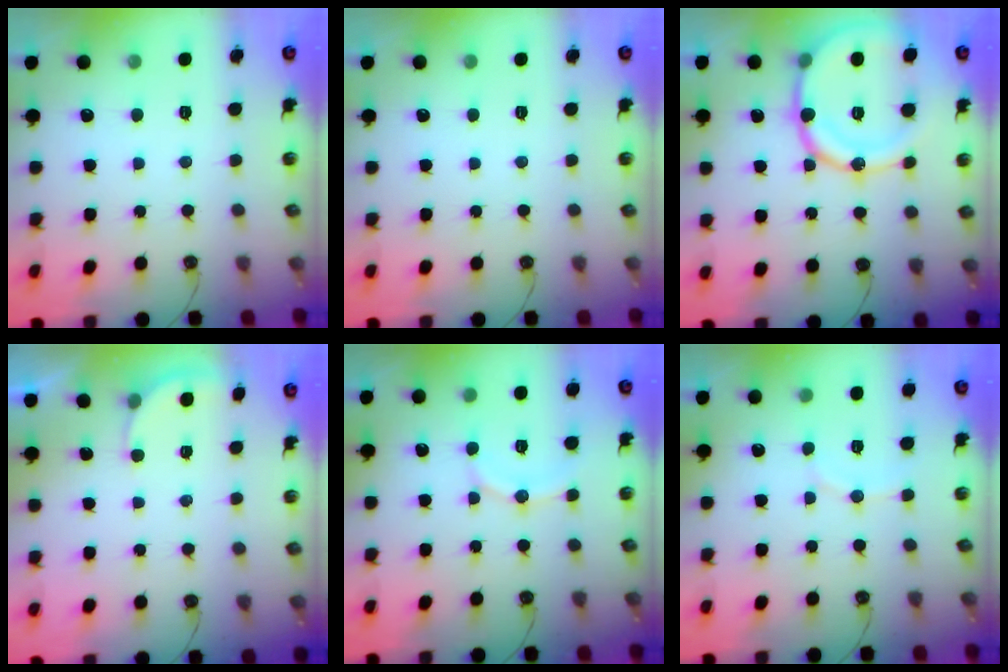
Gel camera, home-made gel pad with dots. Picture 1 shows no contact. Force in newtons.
{"total": 0.0}
{"total": 19.2, "press": 18.9, "slide": 3.4}
{"total": 2.1, "press": 2.1, "slide": 0.2}
{"total": 9.6, "press": 9.2, "slide": 2.8}
{"total": 6.0, "press": 5.5, "slide": 2.5}